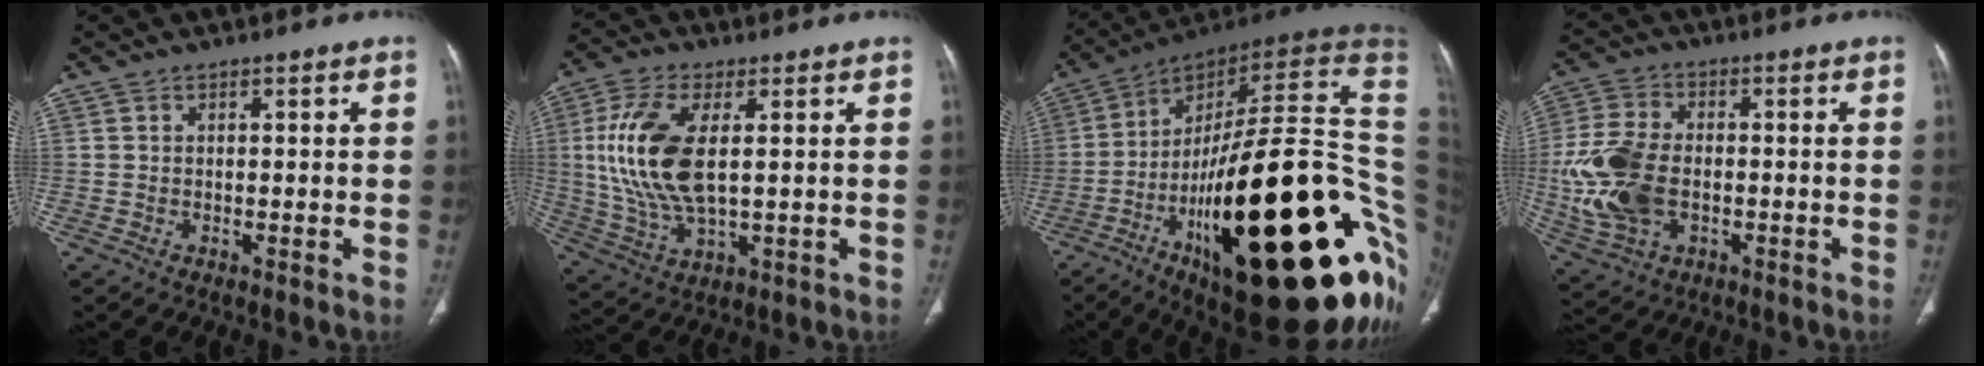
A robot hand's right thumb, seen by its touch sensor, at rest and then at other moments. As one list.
[{"total": 15.0, "force": [1.9, 7.2, 13.0], "torque": [-0.278, -0.008, 0.043]}, {"total": 45.9, "force": [-9.9, 15.2, 42.2], "torque": [-0.519, 0.069, -0.150]}, {"total": 14.4, "force": [-1.9, 9.2, 10.9], "torque": [-0.237, 0.007, -0.029]}]